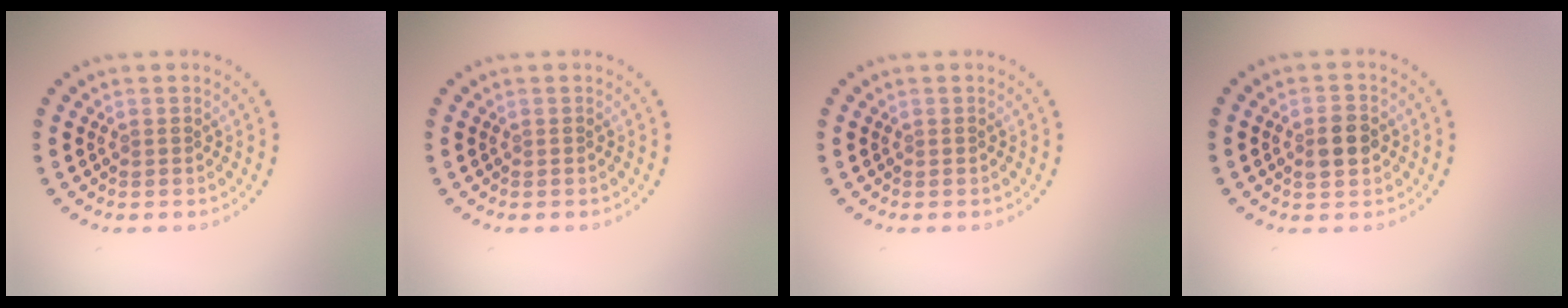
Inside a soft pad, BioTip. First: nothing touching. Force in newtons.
{"total": 0.0}
{"total": 0.0}
{"total": 2.9, "press": 2.9, "slide": 0.0}